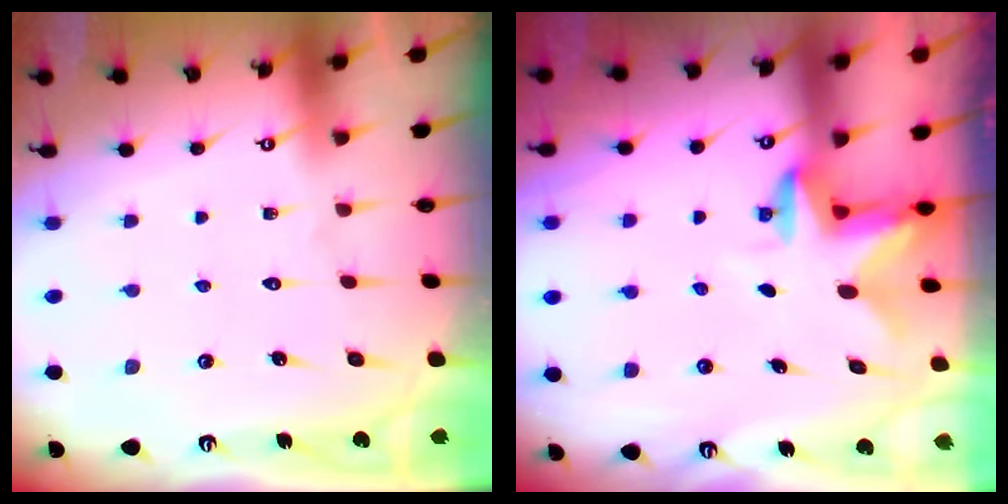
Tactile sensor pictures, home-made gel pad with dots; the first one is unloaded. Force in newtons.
{"total": 2.6, "press": 2.6, "slide": 0.4}